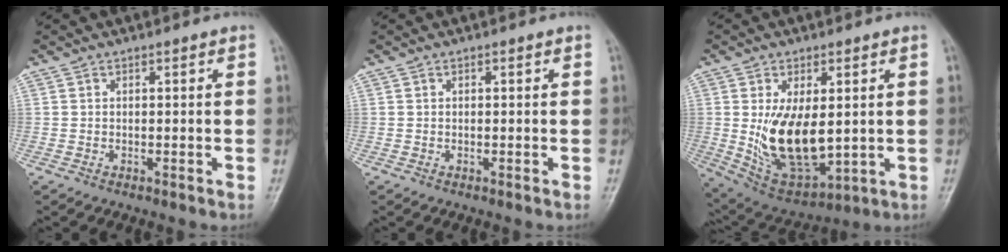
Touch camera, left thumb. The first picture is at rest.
{"total": 0.0}
{"total": 14.8, "force": [0.5, 7.8, 12.5], "torque": [-0.198, -0.022, 0.033]}